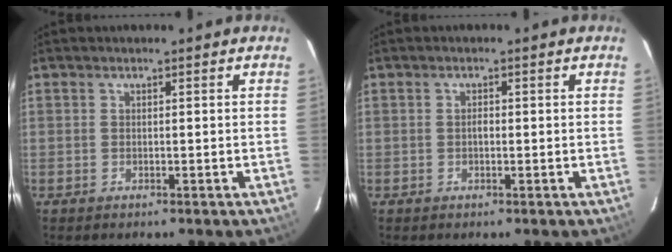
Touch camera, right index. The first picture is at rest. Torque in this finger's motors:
{"motor_torque": [0.31, 0.03, 0.18, 0.03]}